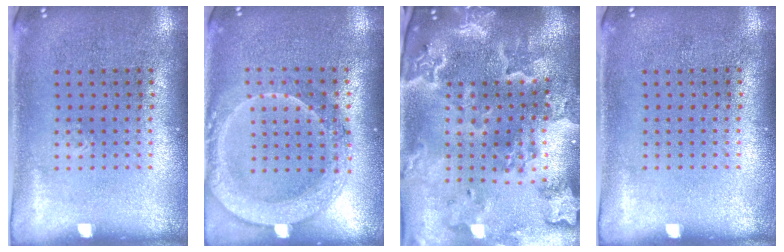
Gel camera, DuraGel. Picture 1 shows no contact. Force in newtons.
{"total": 2.0, "press": 1.9, "slide": 0.8}
{"total": 4.4, "press": 3.6, "slide": 2.5}
{"total": 0.0}